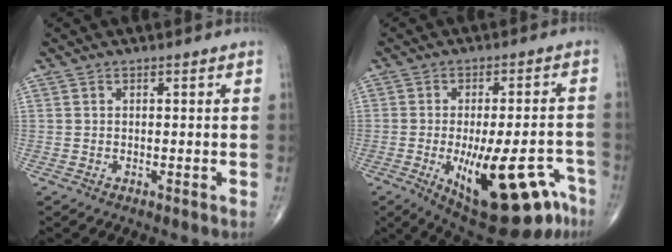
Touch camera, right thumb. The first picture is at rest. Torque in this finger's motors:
{"motor_torque": [1.72, 2.11, 0.19, -0.20, 0.43]}